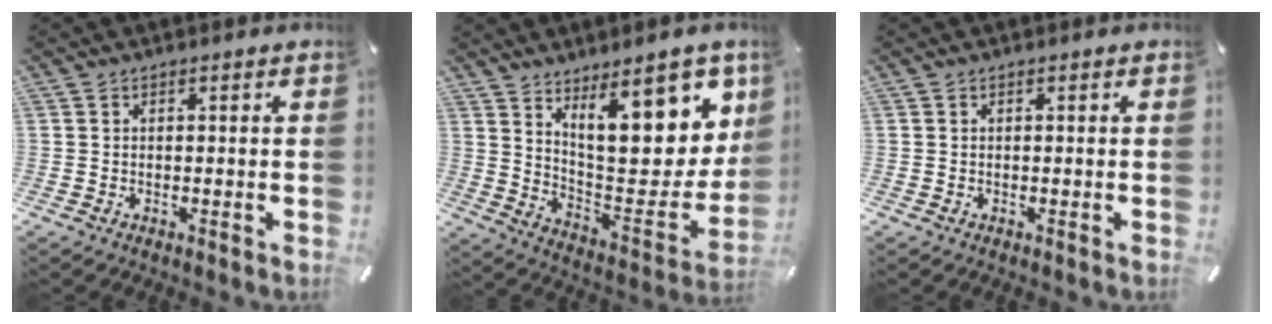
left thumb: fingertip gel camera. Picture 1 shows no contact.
{"total": 21.1, "force": [12.2, 9.1, 14.6], "torque": [-0.190, -0.089, 0.202]}
{"total": 0.0}